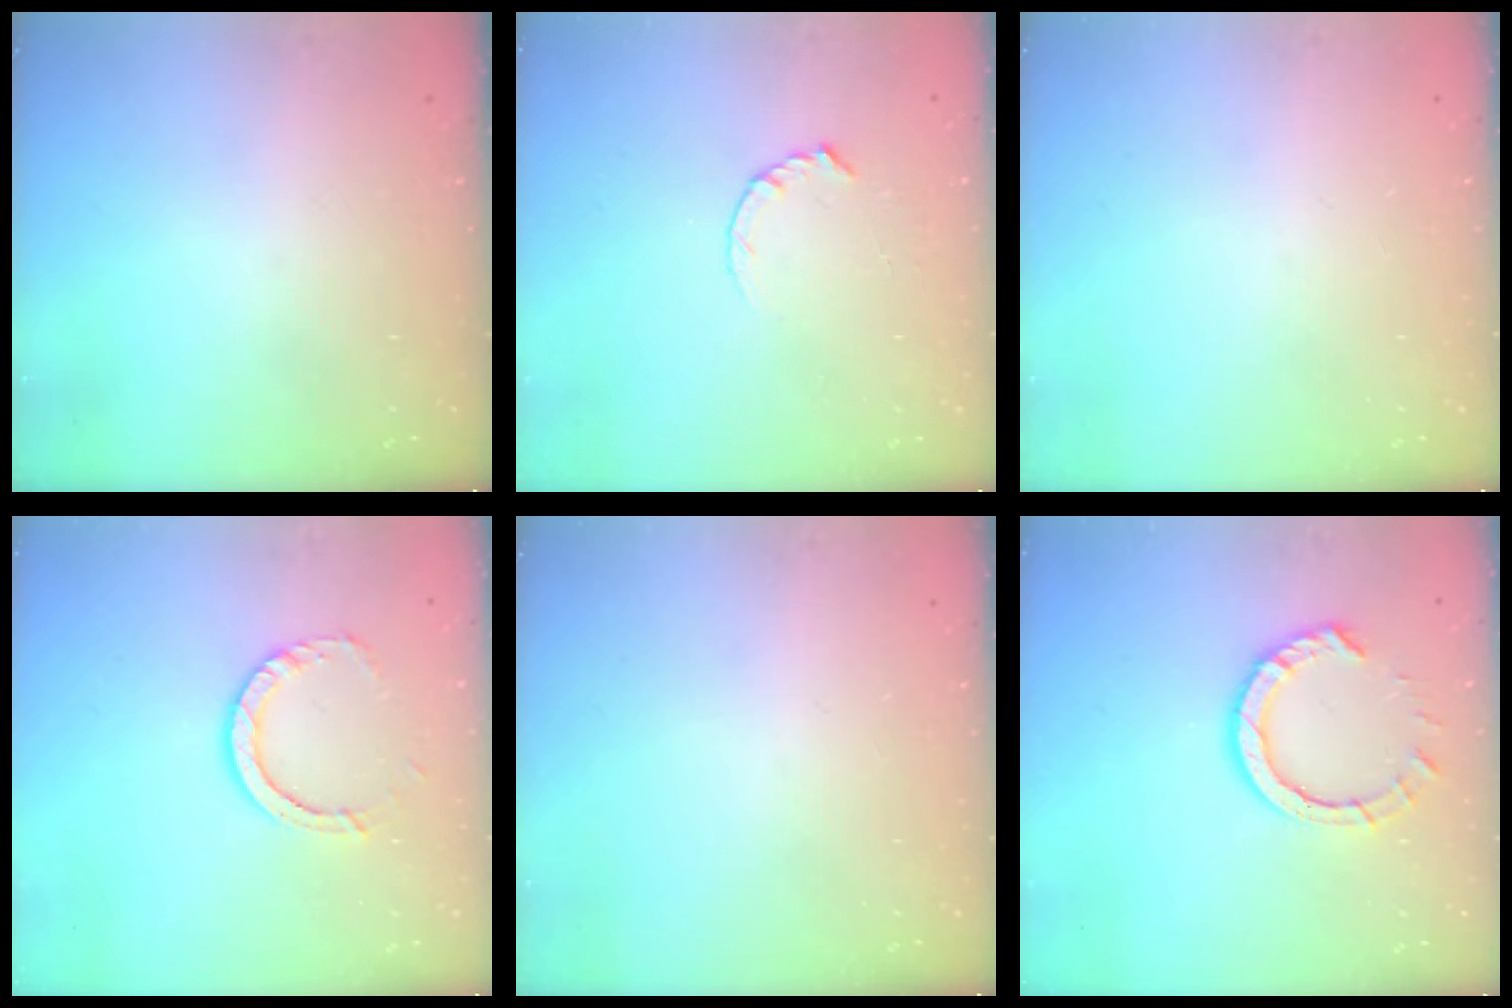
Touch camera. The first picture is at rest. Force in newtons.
{"total": 2.8, "press": 2.8, "slide": 0.4}
{"total": 0.0}
{"total": 8.6, "press": 8.5, "slide": 1.3}
{"total": 0.0}
{"total": 8.6, "press": 8.5, "slide": 0.6}